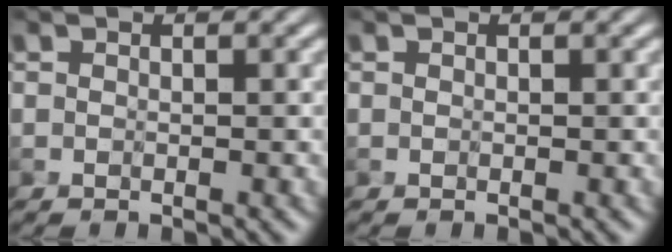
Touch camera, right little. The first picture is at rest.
{"total": 0.0}